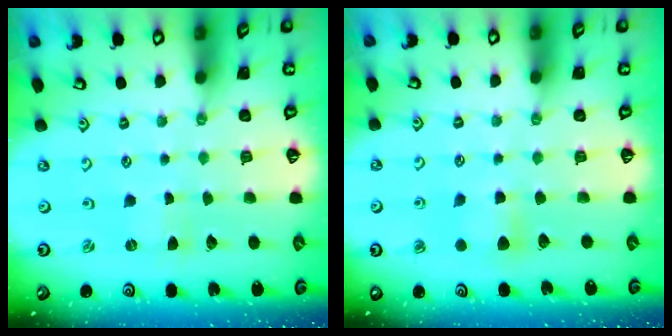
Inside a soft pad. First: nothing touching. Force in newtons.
{"total": 5.4, "press": 5.4, "slide": 0.8}